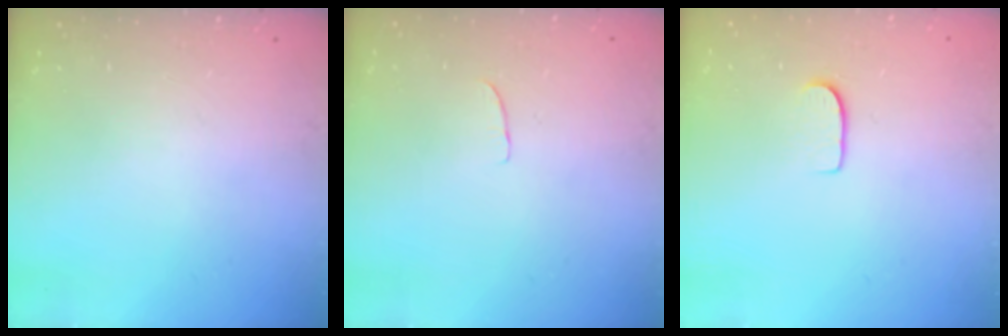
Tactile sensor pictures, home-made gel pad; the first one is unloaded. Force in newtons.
{"total": 3.7, "press": 3.7, "slide": 0.3}
{"total": 5.5, "press": 5.5, "slide": 0.5}